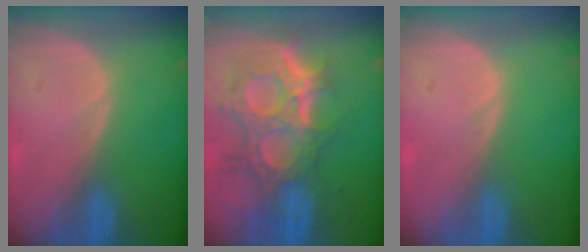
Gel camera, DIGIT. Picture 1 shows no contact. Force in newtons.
{"total": 11.9, "press": 10.7, "slide": 5.3}
{"total": 0.0}